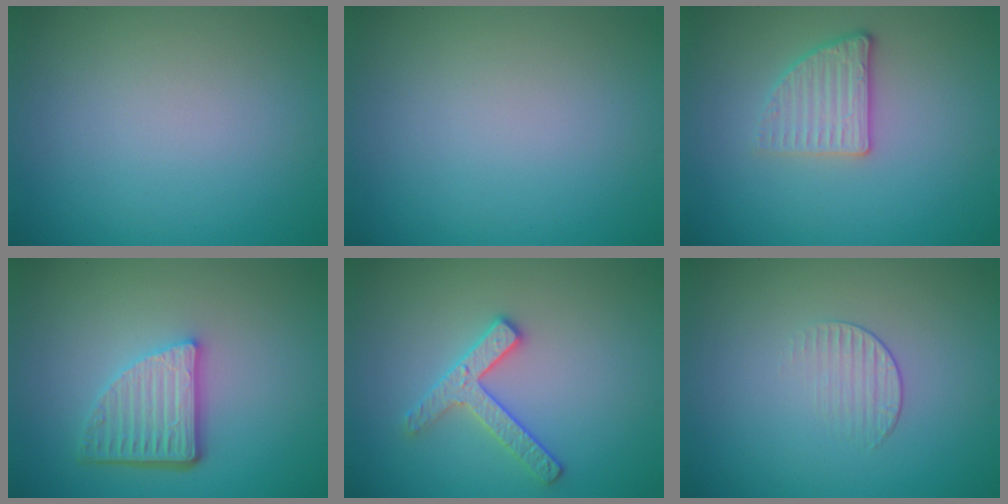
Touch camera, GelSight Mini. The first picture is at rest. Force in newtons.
{"total": 0.0}
{"total": 2.7, "press": 2.4, "slide": 1.1}
{"total": 4.9, "press": 3.5, "slide": 3.4}
{"total": 2.6, "press": 2.5, "slide": 0.6}
{"total": 1.2, "press": 0.4, "slide": 1.2}